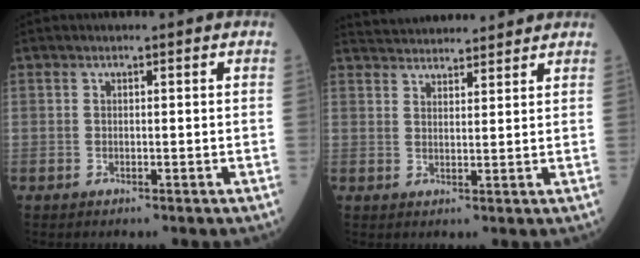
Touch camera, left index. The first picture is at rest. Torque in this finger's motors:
{"motor_torque": [-0.14, -0.46, 0.00, 0.00]}